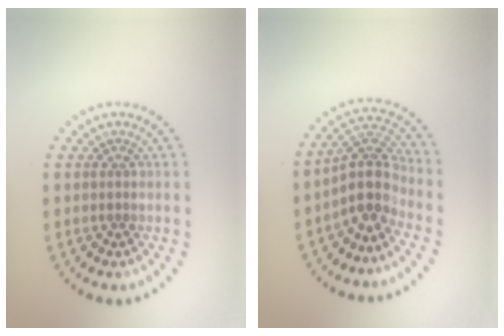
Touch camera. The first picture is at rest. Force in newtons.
{"total": 4.2, "press": 3.3, "slide": 2.6}